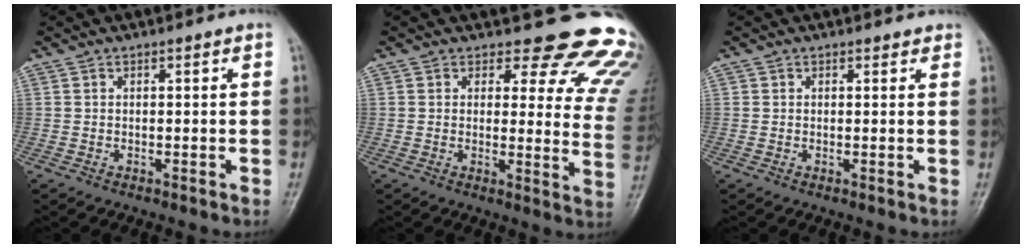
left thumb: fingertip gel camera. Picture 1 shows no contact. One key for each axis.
{"total": 17.4, "fx": 15.5, "fy": 6.1, "fz": 4.7, "tx": 0.004, "ty": -0.132, "tz": 0.142}
{"total": 1.0, "fx": 0.6, "fy": 0.8, "fz": -0.2, "tx": 0.017, "ty": -0.003, "tz": 0.001}